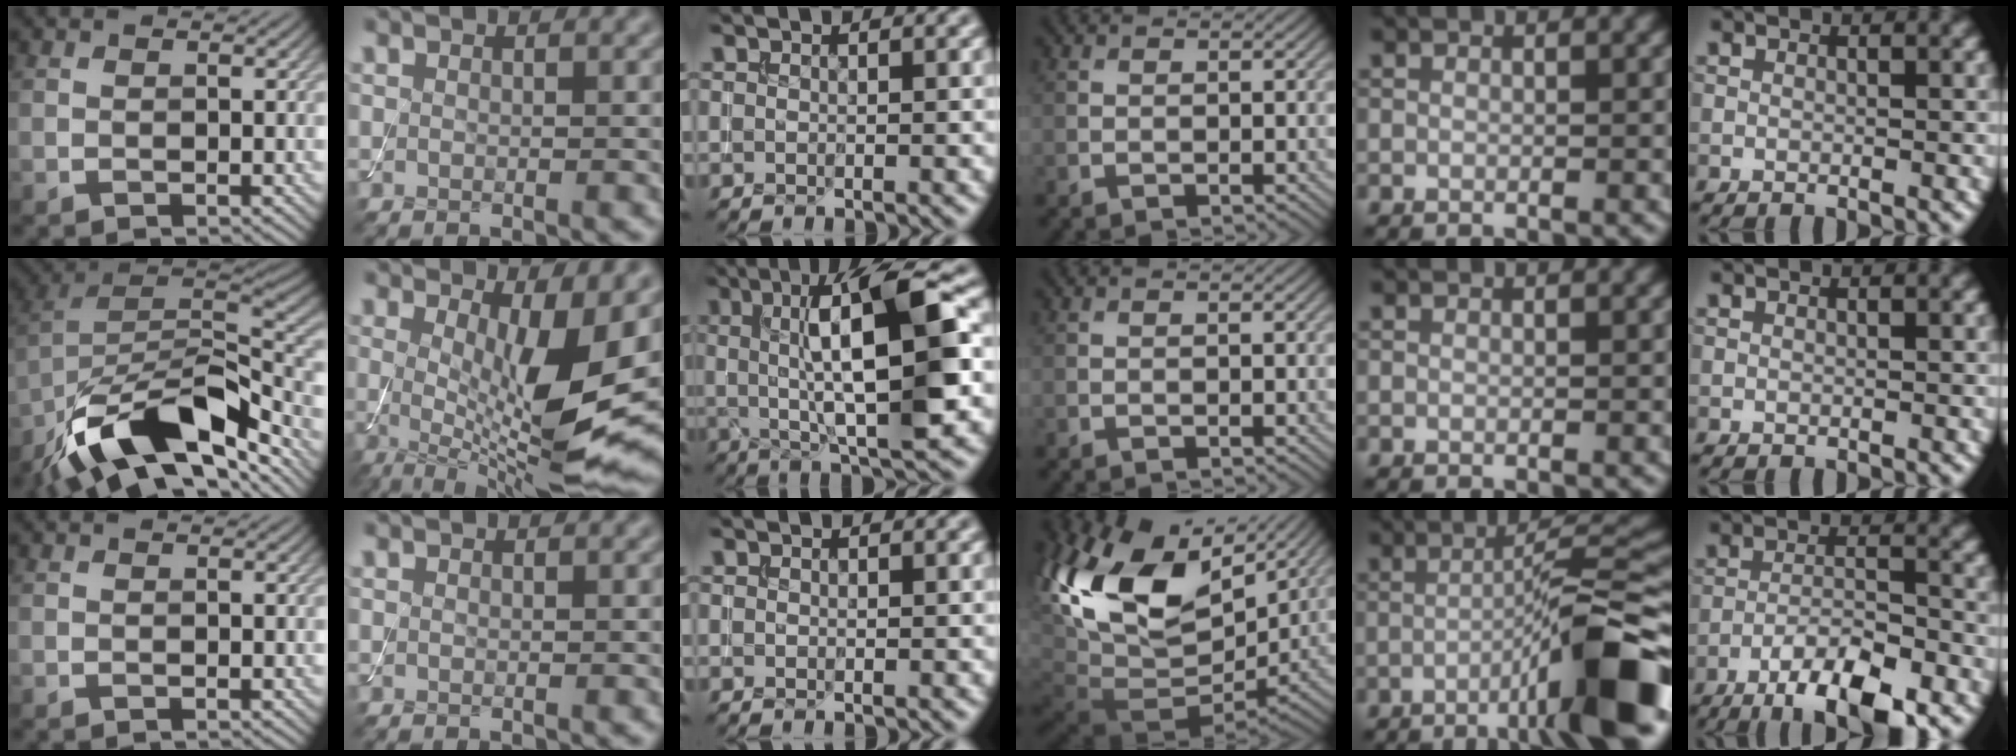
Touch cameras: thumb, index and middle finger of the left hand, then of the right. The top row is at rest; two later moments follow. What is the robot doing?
{"motion": "assemble", "object": "toy tower of hanoi"}